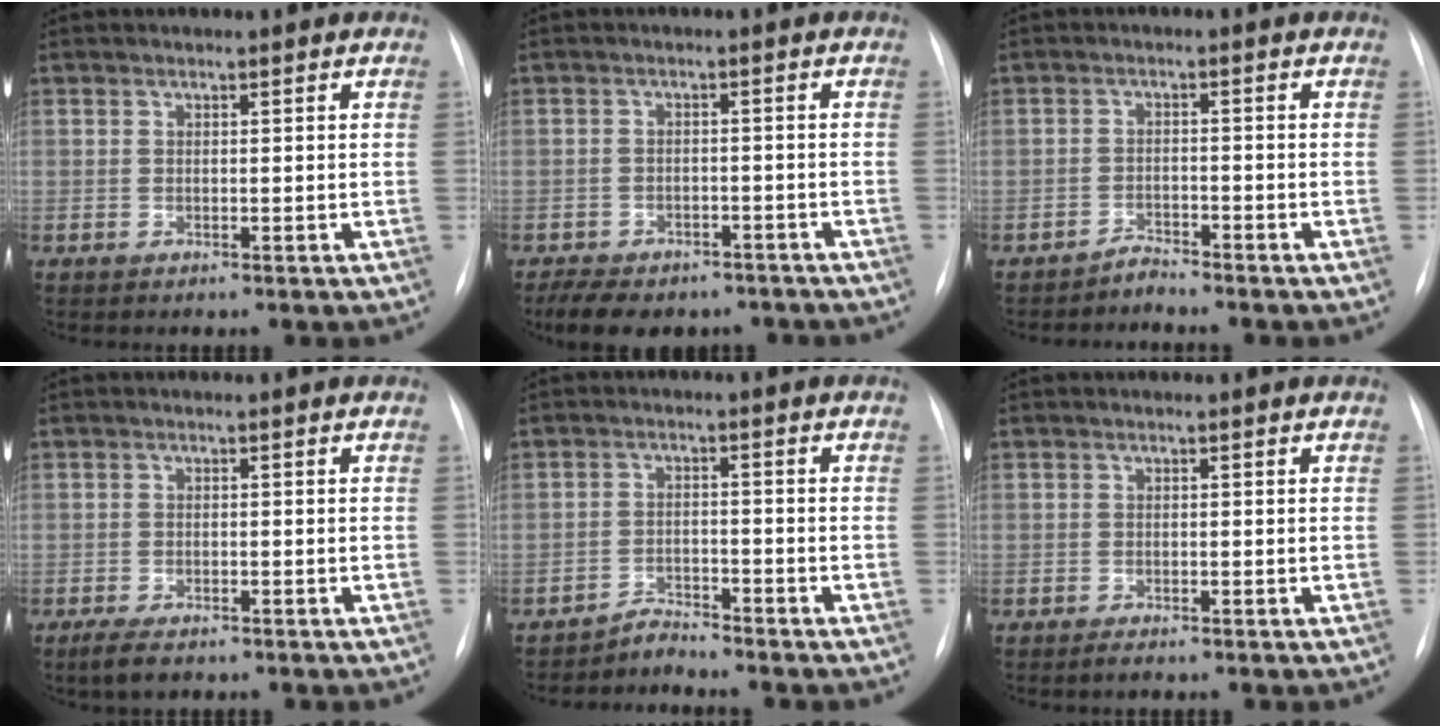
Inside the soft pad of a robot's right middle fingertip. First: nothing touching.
{"total": 11.6, "force": [-9.2, 5.5, 4.5], "torque": [-0.083, 0.003, -0.119]}
{"total": 1.8, "force": [-1.7, -0.3, -0.4], "torque": [0.013, -0.008, -0.030]}
{"total": 2.9, "force": [-2.1, 0.7, 1.9], "torque": [-0.041, -0.009, -0.032]}
{"total": 2.5, "force": [-2.3, -0.3, -0.7], "torque": [0.018, -0.013, -0.041]}
{"total": 0.7, "force": [-0.5, 0.0, 0.4], "torque": [-0.009, -0.003, -0.007]}